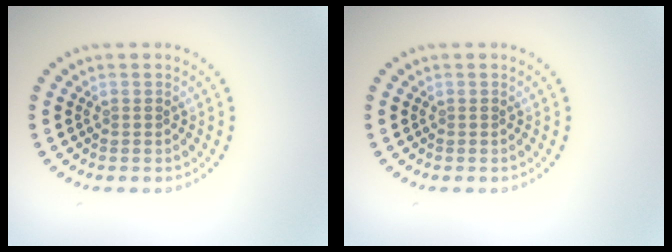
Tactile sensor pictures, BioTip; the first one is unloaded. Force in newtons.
{"total": 0.0}